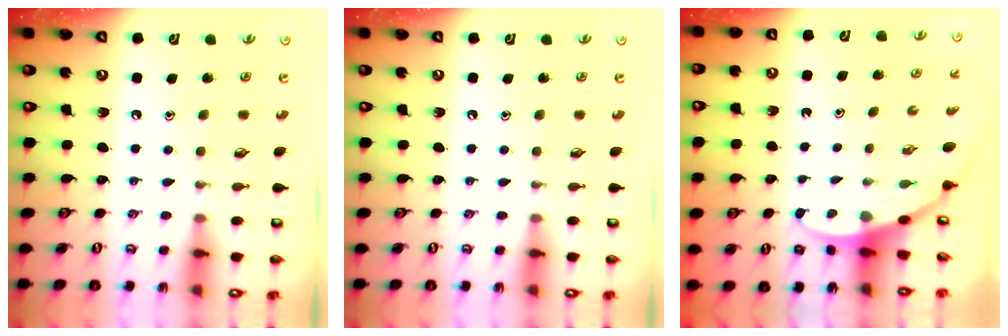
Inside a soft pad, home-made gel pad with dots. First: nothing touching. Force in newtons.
{"total": 0.0}
{"total": 2.9, "press": 2.9, "slide": 0.1}